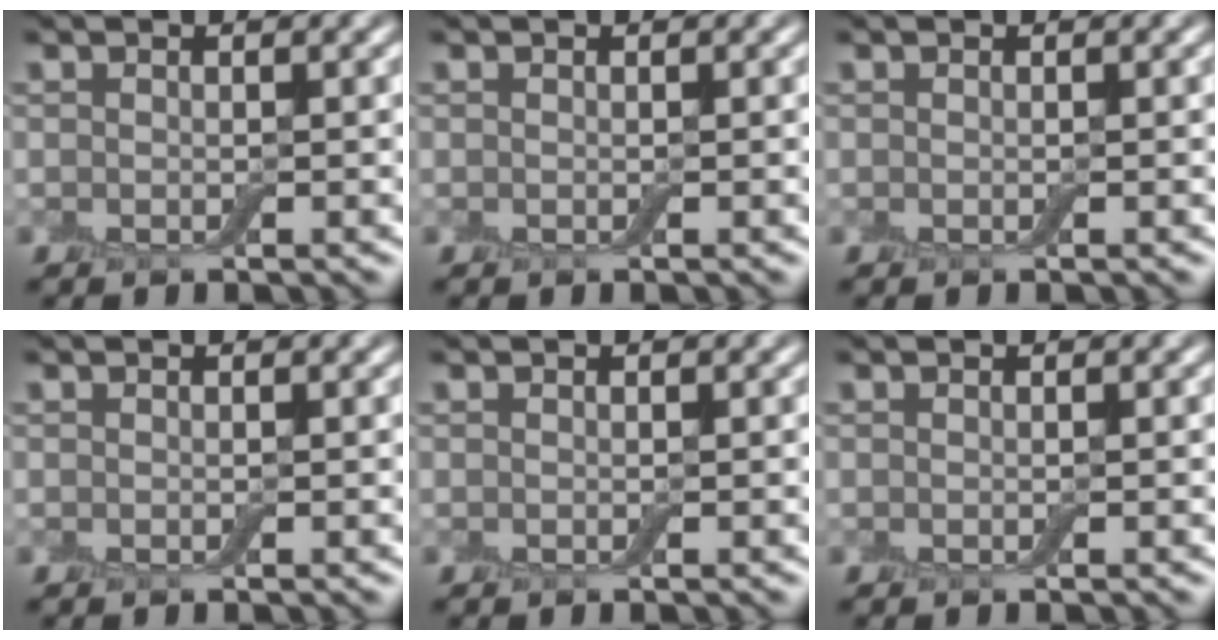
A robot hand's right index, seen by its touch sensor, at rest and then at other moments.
{"total": 0.0}
{"total": 0.0}
{"total": 0.0}
{"total": 0.0}
{"total": 0.0}